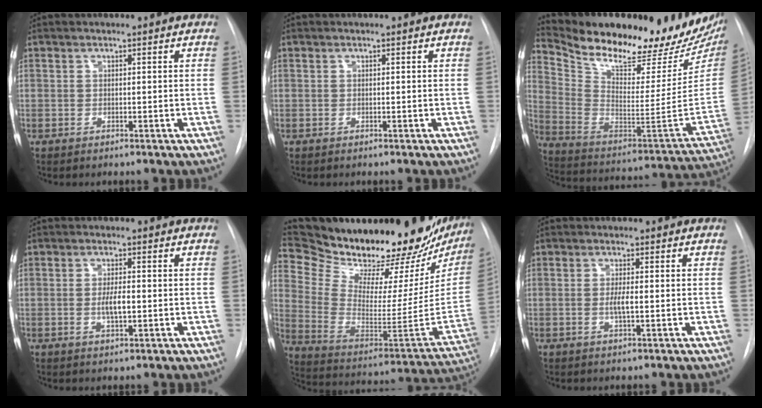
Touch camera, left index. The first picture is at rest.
{"total": 0.0}
{"total": 29.6, "force": [23.9, 7.6, 15.8], "torque": [-0.267, -0.050, 0.345]}
{"total": 3.2, "force": [-0.4, 0.8, 3.0], "torque": [-0.059, -0.004, -0.007]}
{"total": 33.7, "force": [28.6, 6.9, 16.3], "torque": [-0.272, -0.089, 0.402]}
{"total": 2.1, "force": [-0.3, 0.2, 2.1], "torque": [-0.043, -0.005, -0.006]}